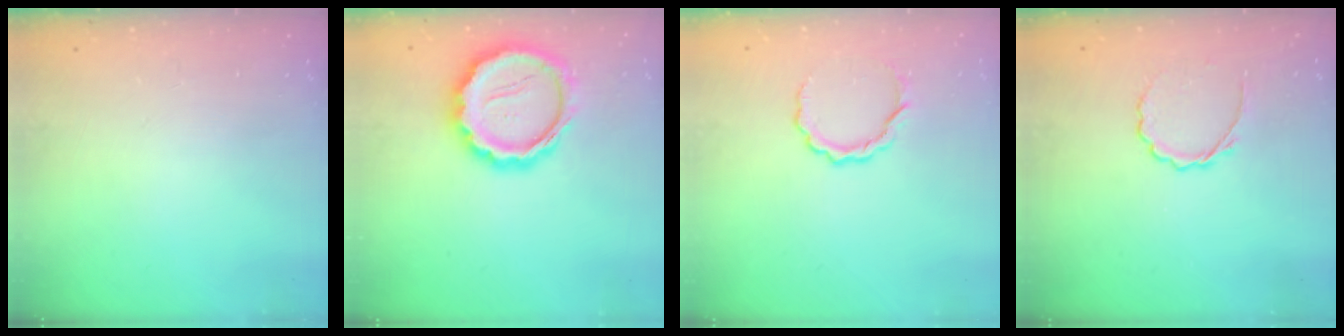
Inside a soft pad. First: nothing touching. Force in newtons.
{"total": 16.7, "press": 16.4, "slide": 3.1}
{"total": 5.3, "press": 5.2, "slide": 0.2}
{"total": 3.1, "press": 2.9, "slide": 1.1}